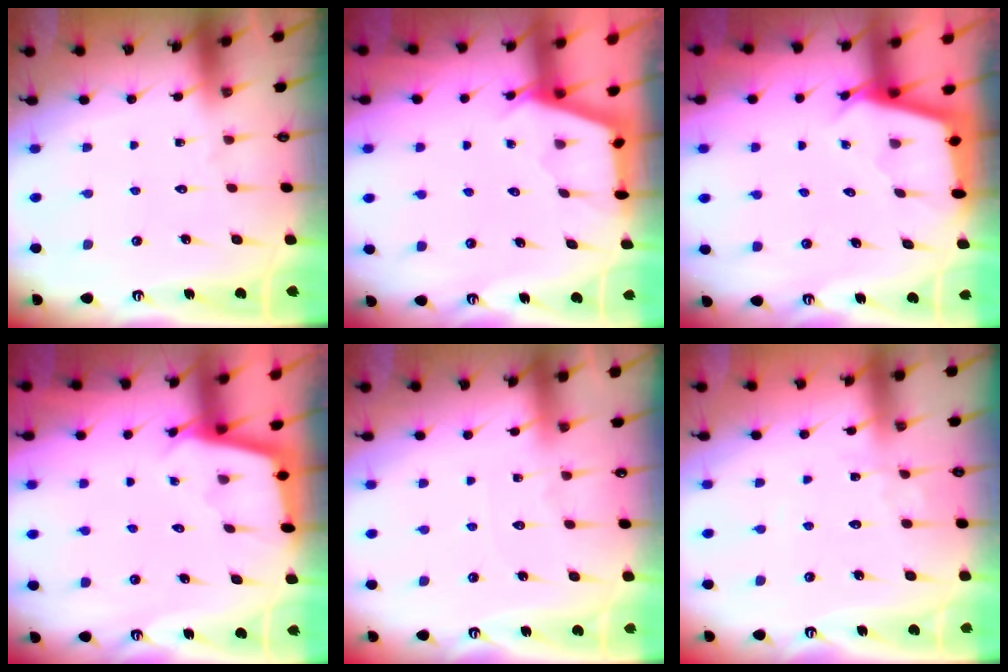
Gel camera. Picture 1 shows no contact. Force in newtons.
{"total": 2.7, "press": 2.7, "slide": 0.4}
{"total": 2.5, "press": 2.5, "slide": 0.4}
{"total": 2.3, "press": 2.3, "slide": 0.2}
{"total": 4.6, "press": 4.6, "slide": 0.5}
{"total": 2.3, "press": 2.3, "slide": 0.3}